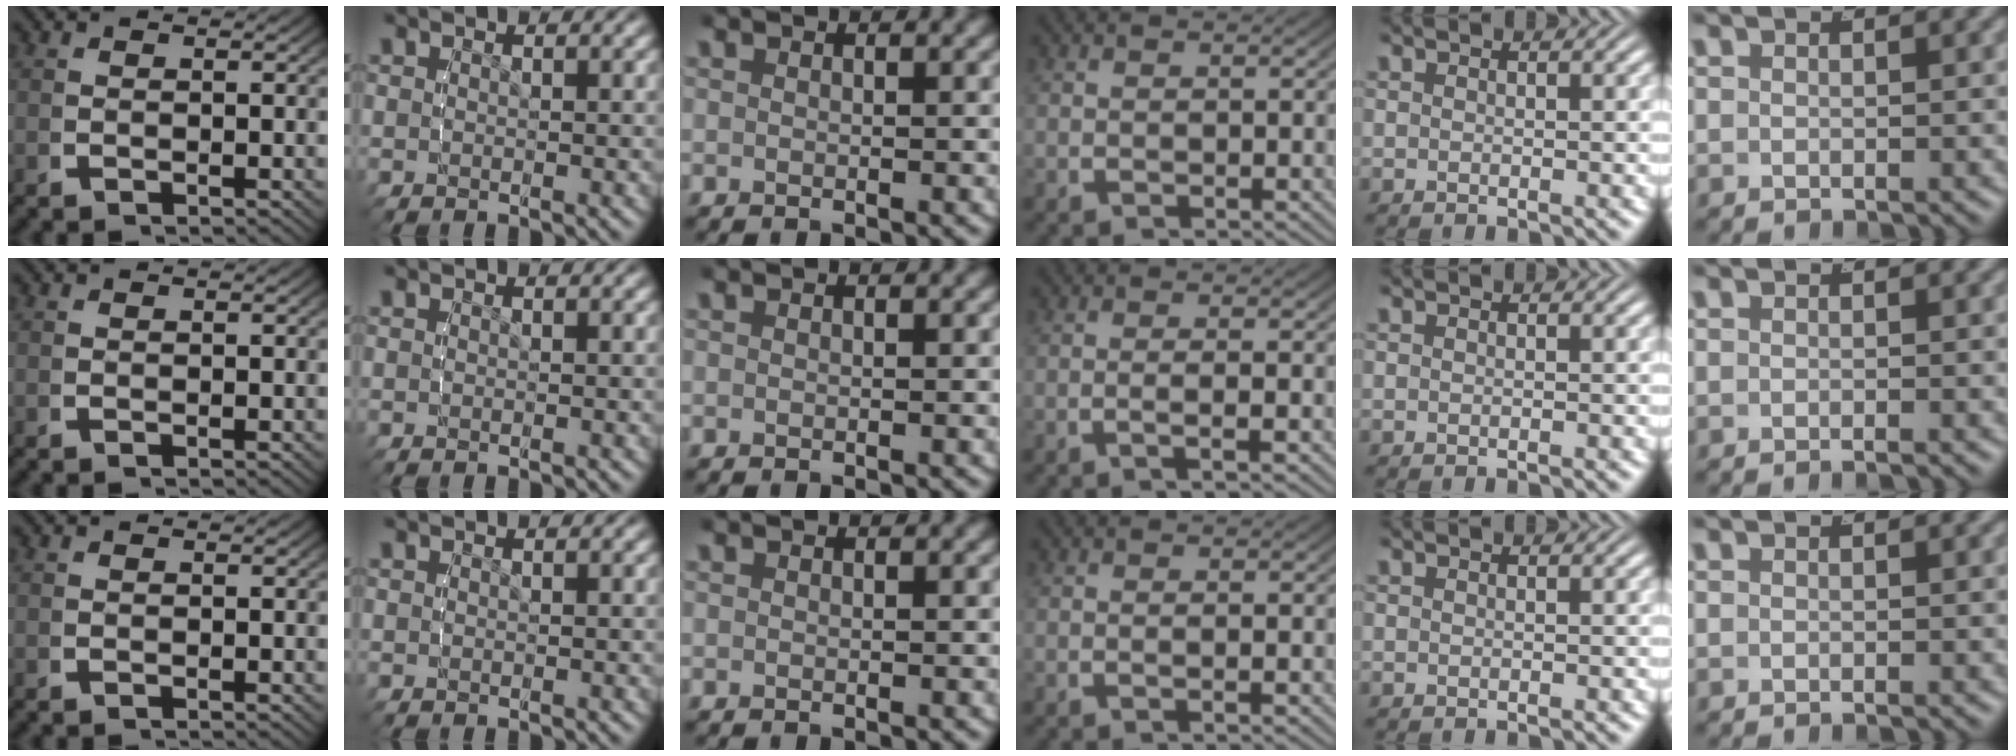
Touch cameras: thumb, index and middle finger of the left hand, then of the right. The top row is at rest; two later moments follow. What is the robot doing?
{"motion": "lift_and_place", "object": "glue stick"}